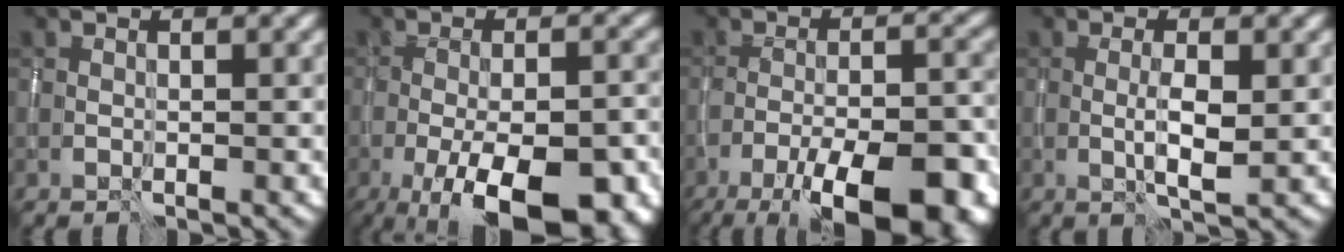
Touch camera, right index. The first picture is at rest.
{"total": 12.2, "force": [-5.7, 4.3, 9.8], "torque": [-0.138, -0.007, -0.091]}
{"total": 12.6, "force": [-7.4, 3.7, 9.4], "torque": [-0.153, -0.006, -0.111]}
{"total": 2.5, "force": [-0.4, 0.4, 2.4], "torque": [-0.044, -0.002, -0.004]}